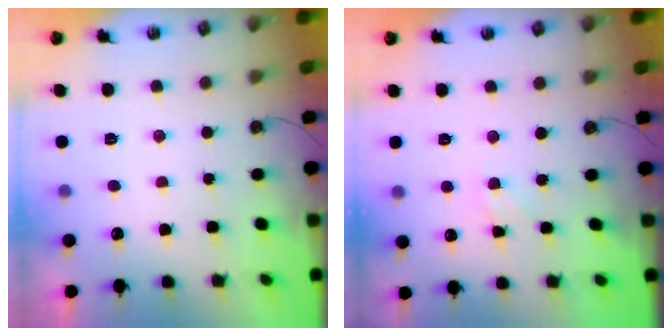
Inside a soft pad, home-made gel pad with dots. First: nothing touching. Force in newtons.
{"total": 2.7, "press": 2.6, "slide": 0.5}